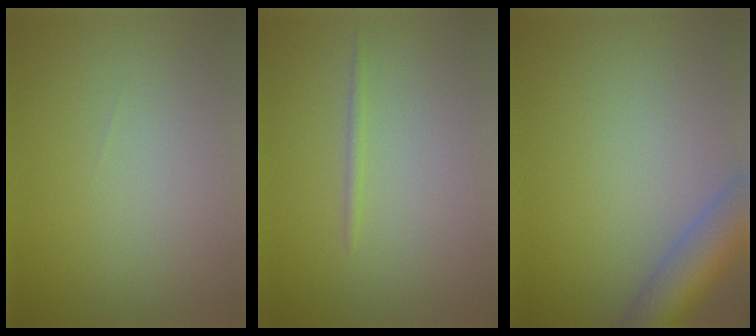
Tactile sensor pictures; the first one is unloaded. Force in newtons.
{"total": 0.7, "press": 0.7, "slide": 0.1}
{"total": 6.7, "press": 6.7, "slide": 0.4}